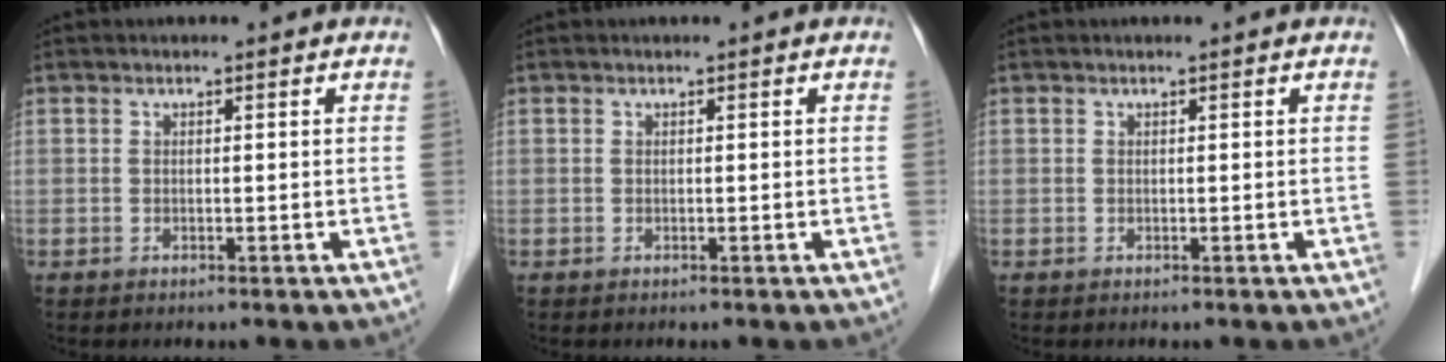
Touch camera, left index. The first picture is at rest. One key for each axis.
{"total": 0.0}
{"total": 0.0}